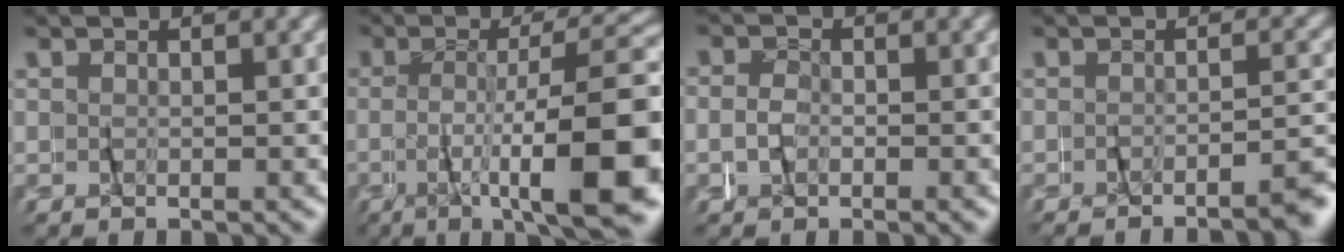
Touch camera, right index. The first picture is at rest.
{"total": 11.7, "force": [-5.1, 2.8, 10.2], "torque": [-0.141, -0.017, -0.070]}
{"total": 1.3, "force": [-1.2, 0.2, -0.5], "torque": [0.012, 0.000, -0.027]}
{"total": 3.9, "force": [-3.7, 0.3, 1.1], "torque": [-0.008, 0.005, -0.068]}